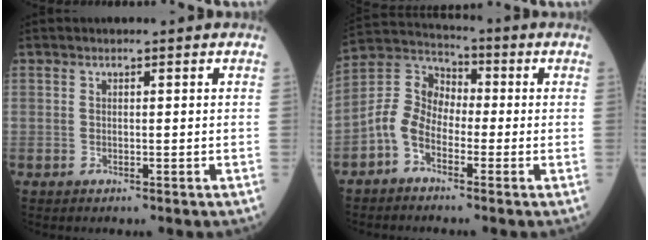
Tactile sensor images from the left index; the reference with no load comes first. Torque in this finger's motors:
{"motor_torque": [0.68, 0.02, 0.21, 0.06]}